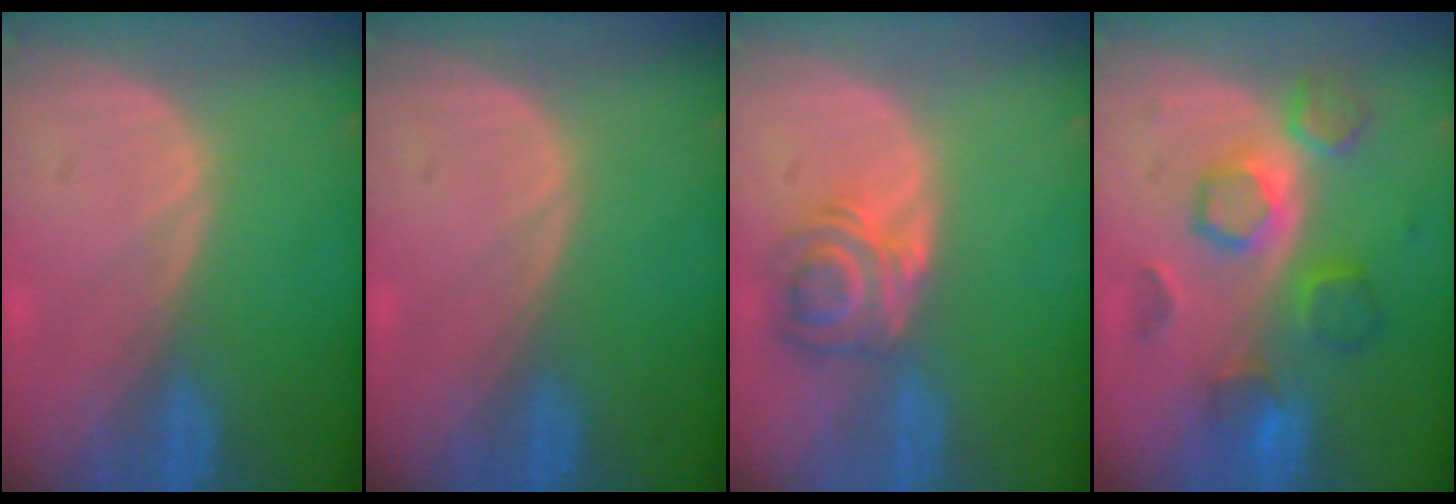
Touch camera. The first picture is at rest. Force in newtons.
{"total": 0.0}
{"total": 5.6, "press": 5.2, "slide": 2.2}
{"total": 8.2, "press": 7.8, "slide": 2.5}